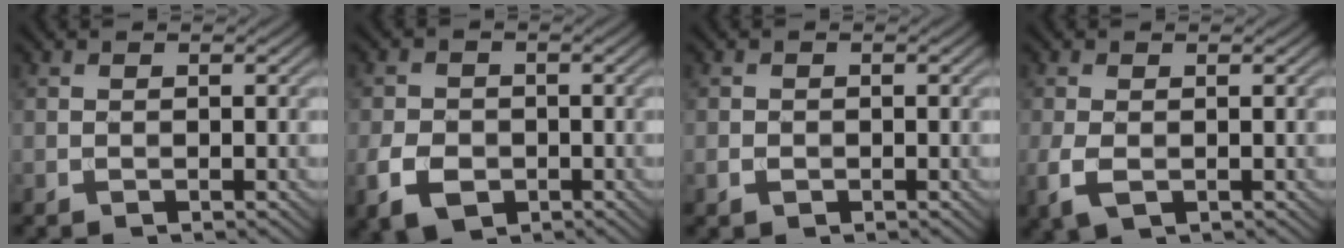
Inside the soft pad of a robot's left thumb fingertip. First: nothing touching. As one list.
[{"total": 4.7, "force": [-1.9, 3.4, 2.6], "torque": [-0.062, -0.011, -0.041]}, {"total": 0.9, "force": [-0.4, 0.7, 0.4], "torque": [-0.008, -0.003, -0.008]}, {"total": 2.8, "force": [-0.6, 1.5, 2.3], "torque": [-0.067, -0.008, -0.012]}]